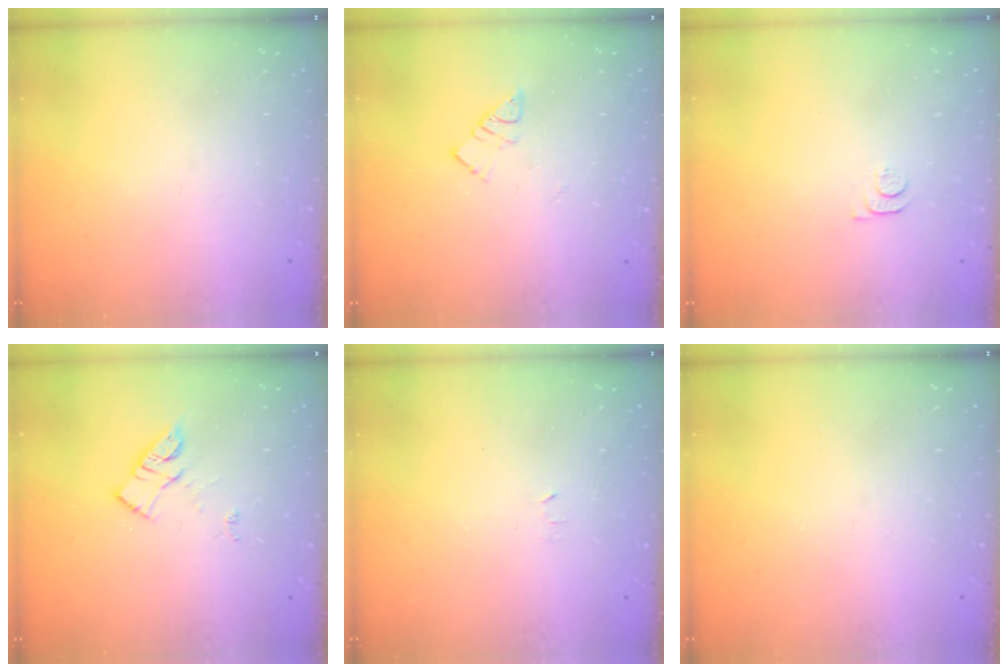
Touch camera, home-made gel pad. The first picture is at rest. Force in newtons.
{"total": 5.6, "press": 5.6, "slide": 0.2}
{"total": 7.2, "press": 7.1, "slide": 0.8}
{"total": 10.7, "press": 10.7, "slide": 0.7}
{"total": 2.4, "press": 2.4, "slide": 0.4}
{"total": 0.0}